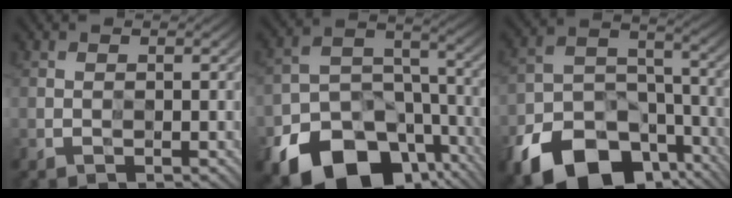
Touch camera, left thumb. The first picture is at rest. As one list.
[{"total": 17.3, "force": [-11.7, 10.9, 6.5], "torque": [-0.127, -0.052, -0.180]}, {"total": 14.8, "force": [-10.3, 8.7, 6.1], "torque": [-0.133, -0.037, -0.175]}]